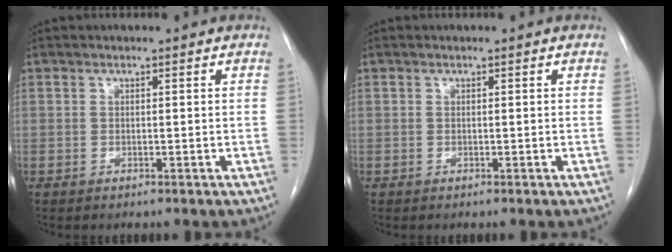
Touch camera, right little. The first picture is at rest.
{"total": 0.0}